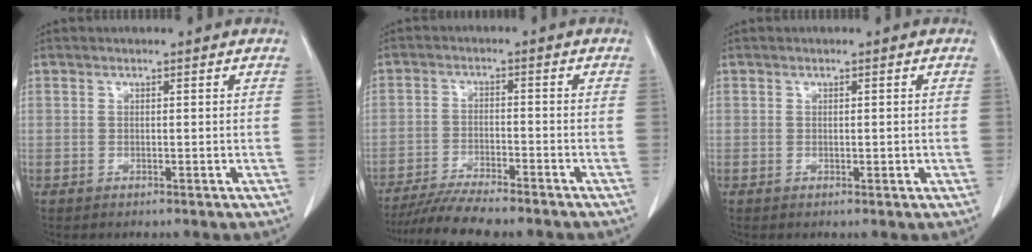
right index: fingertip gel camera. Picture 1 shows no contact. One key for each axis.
{"total": 10.3, "fx": -9.0, "fy": 0.8, "fz": 4.9, "tx": -0.076, "ty": -0.019, "tz": -0.142}
{"total": 0.8, "fx": 0.0, "fy": 0.5, "fz": 0.6, "tx": -0.008, "ty": 0.000, "tz": 0.004}